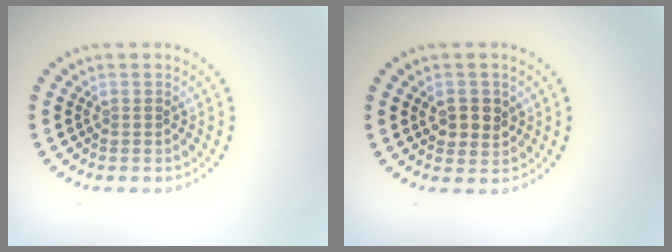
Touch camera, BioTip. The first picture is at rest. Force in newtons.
{"total": 2.5, "press": 2.4, "slide": 0.6}